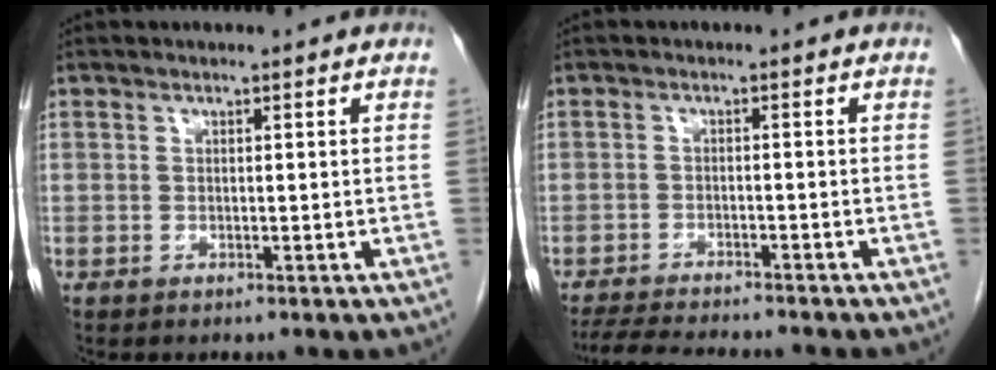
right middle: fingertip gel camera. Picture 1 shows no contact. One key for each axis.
{"total": 9.8, "fx": -9.0, "fy": 0.5, "fz": 4.0, "tx": -0.059, "ty": -0.013, "tz": -0.137}